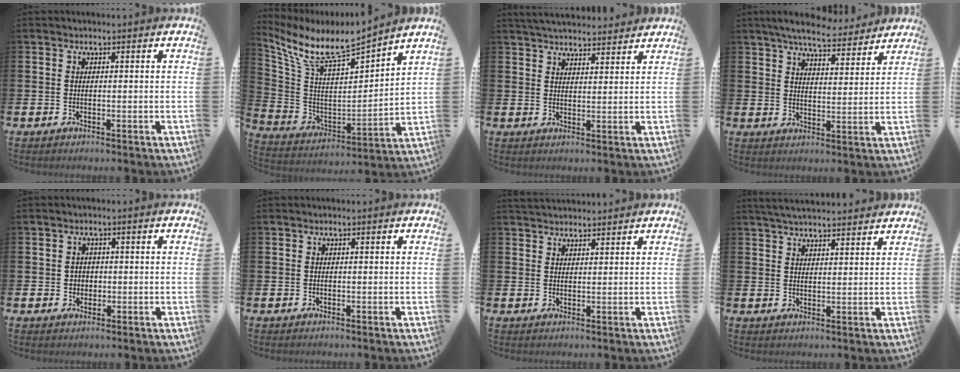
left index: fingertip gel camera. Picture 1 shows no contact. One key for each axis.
{"total": 8.7, "fx": 8.0, "fy": 1.1, "fz": 3.3, "tx": -0.106, "ty": -0.063, "tz": 0.133}
{"total": 4.1, "fx": 4.1, "fy": 0.6, "fz": 0.3, "tx": -0.015, "ty": -0.017, "tz": 0.074}
{"total": 6.8, "fx": 6.4, "fy": 1.2, "fz": 1.9, "tx": -0.048, "ty": -0.036, "tz": 0.112}
{"total": 1.6, "fx": 0.3, "fy": 1.5, "fz": 0.4, "tx": 0.010, "ty": 0.001, "tz": -0.001}
{"total": 0.0}
{"total": 2.6, "fx": 2.5, "fy": 0.6, "fz": 0.1, "tx": 0.002, "ty": -0.011, "tz": 0.045}
{"total": 4.1, "fx": 4.0, "fy": 0.4, "fz": 0.8, "tx": -0.021, "ty": -0.015, "tz": 0.074}